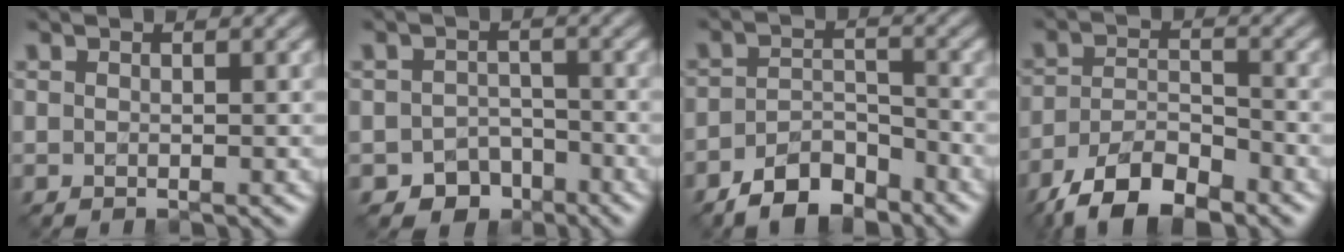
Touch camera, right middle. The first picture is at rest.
{"total": 3.7, "force": [-2.5, 2.7, 0.6], "torque": [0.002, 0.003, -0.037]}
{"total": 4.9, "force": [-3.7, 2.1, 2.4], "torque": [-0.039, 0.002, -0.069]}
{"total": 7.5, "force": [-5.5, 2.9, 4.1], "torque": [-0.076, -0.005, -0.109]}